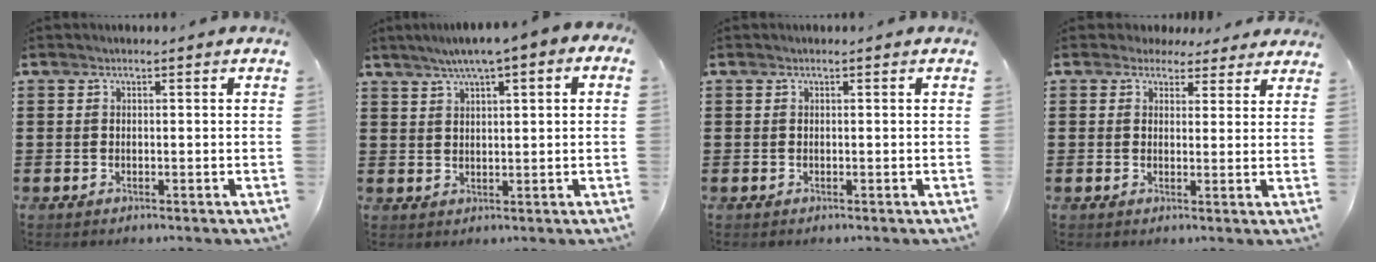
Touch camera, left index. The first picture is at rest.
{"total": 3.5, "force": [1.7, 0.6, 3.0], "torque": [-0.060, -0.002, 0.026]}
{"total": 0.0}
{"total": 3.0, "force": [2.4, 1.6, 0.6], "torque": [-0.022, 0.002, 0.045]}